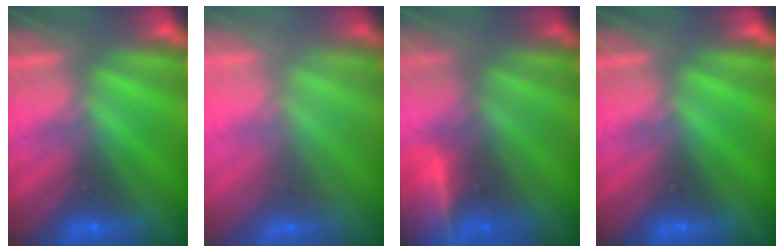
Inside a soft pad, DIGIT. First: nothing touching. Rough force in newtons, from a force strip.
{"total": 2.1}
{"total": 7.6}
{"total": 0.0}